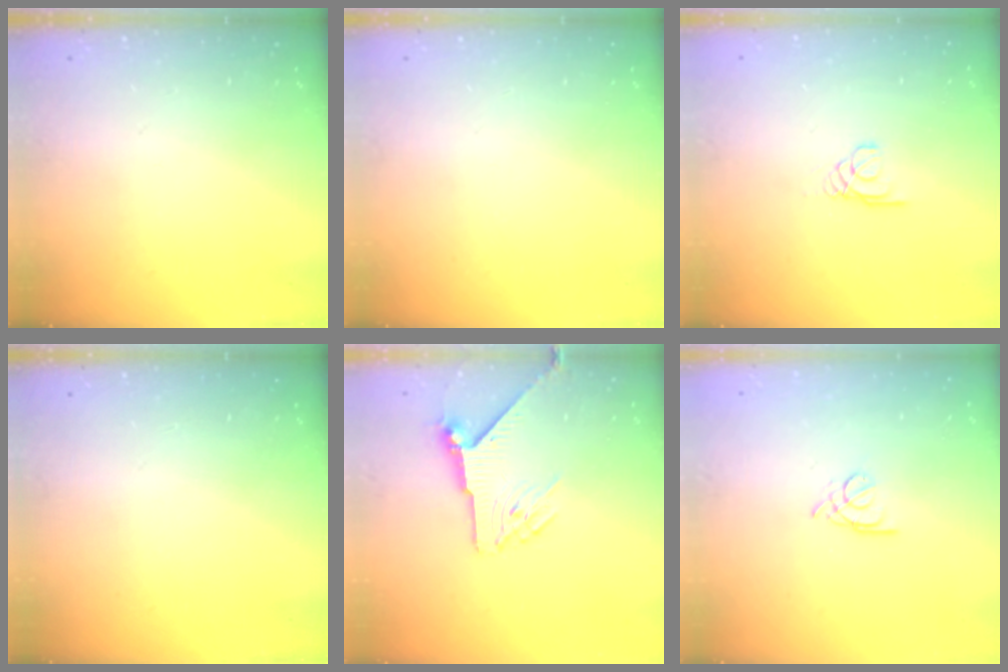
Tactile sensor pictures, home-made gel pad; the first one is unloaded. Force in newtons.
{"total": 0.0}
{"total": 1.7, "press": 1.7, "slide": 0.2}
{"total": 0.0}
{"total": 6.4, "press": 6.4, "slide": 0.1}
{"total": 2.2, "press": 2.2, "slide": 0.5}